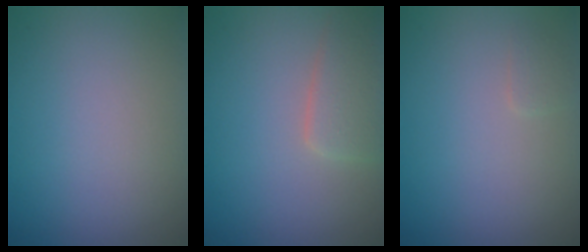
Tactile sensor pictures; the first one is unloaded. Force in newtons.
{"total": 2.9, "press": 2.9, "slide": 0.3}
{"total": 0.7, "press": 0.7, "slide": 0.0}